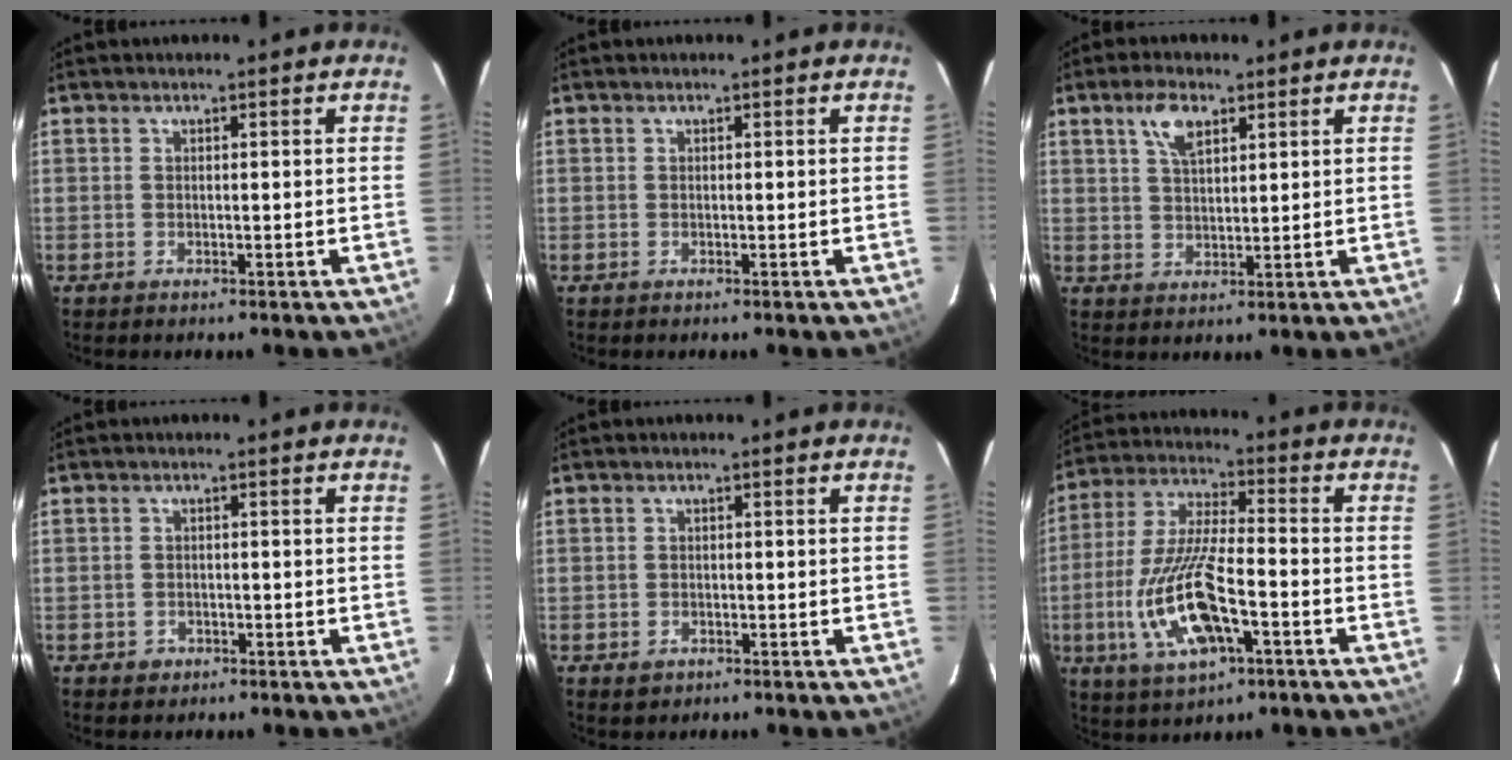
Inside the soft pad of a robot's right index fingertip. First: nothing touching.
{"total": 0.0}
{"total": 5.2, "force": [3.0, 2.2, 3.7], "torque": [-0.070, 0.009, 0.057]}
{"total": 1.9, "force": [-1.1, 1.6, 0.2], "torque": [-0.006, 0.002, -0.012]}
{"total": 1.9, "force": [-1.0, 1.5, 0.5], "torque": [-0.010, -0.001, -0.012]}
{"total": 16.2, "force": [-5.6, 5.4, 14.2], "torque": [-0.304, -0.012, -0.100]}